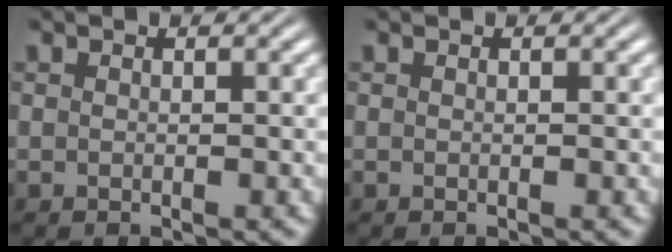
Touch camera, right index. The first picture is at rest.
{"total": 0.0}